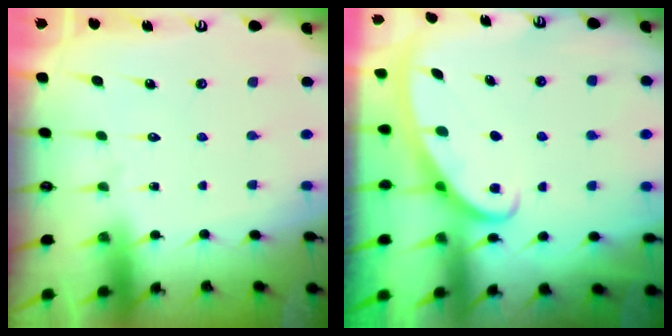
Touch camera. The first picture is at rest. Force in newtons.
{"total": 2.7, "press": 2.7, "slide": 0.4}